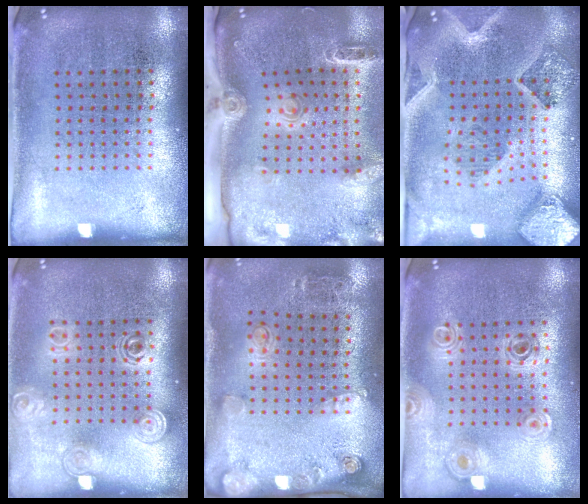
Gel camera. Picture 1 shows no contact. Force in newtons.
{"total": 2.5, "press": 2.0, "slide": 1.5}
{"total": 2.9, "press": 2.6, "slide": 1.3}
{"total": 1.5, "press": 1.3, "slide": 0.9}
{"total": 2.0, "press": 1.2, "slide": 1.6}
{"total": 0.8, "press": 0.8, "slide": 0.2}